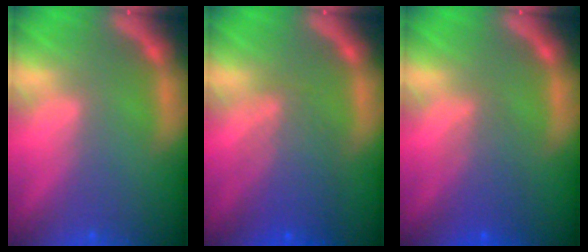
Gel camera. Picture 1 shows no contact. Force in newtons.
{"total": 5.1}
{"total": 3.0}